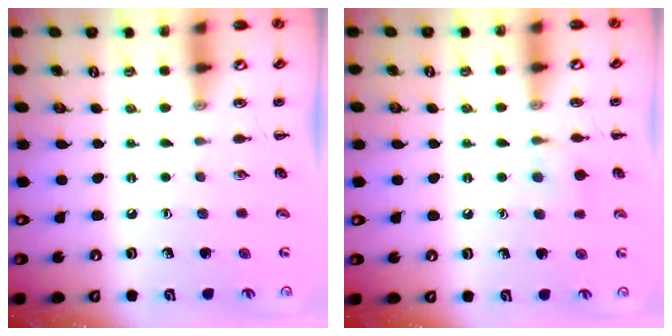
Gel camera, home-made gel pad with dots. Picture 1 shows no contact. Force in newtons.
{"total": 6.6, "press": 6.4, "slide": 1.5}